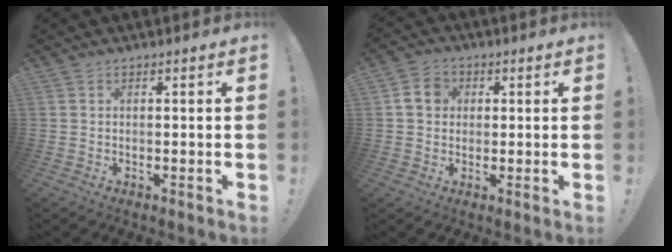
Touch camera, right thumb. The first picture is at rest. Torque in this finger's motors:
{"motor_torque": [0.77, 0.73, 0.45, -0.38, 0.06]}